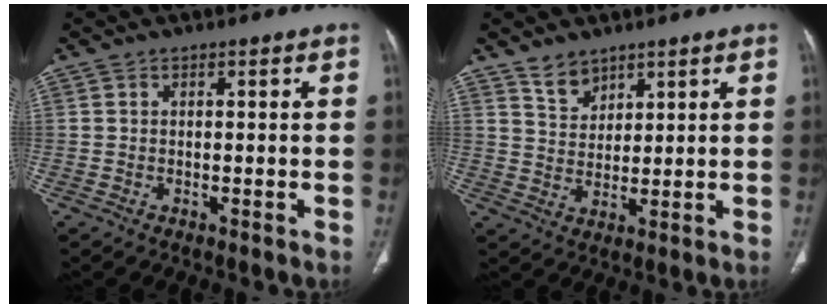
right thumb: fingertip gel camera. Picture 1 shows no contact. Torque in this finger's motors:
{"motor_torque": [0.08, 0.03, 0.26, -0.17, 0.04]}